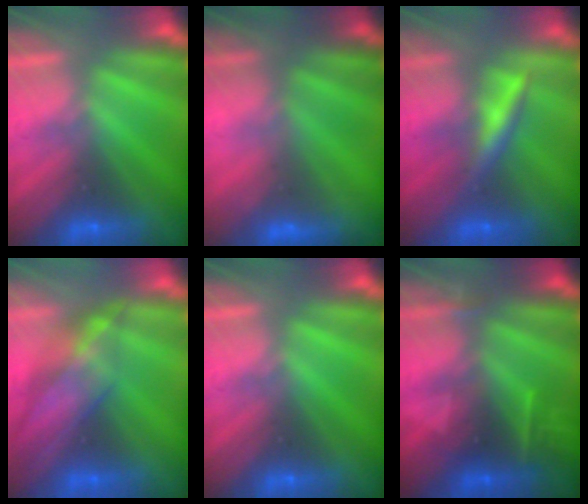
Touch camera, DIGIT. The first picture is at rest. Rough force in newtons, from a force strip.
{"total": 4.6}
{"total": 2.4}
{"total": 3.9}
{"total": 0.0}
{"total": 2.4}